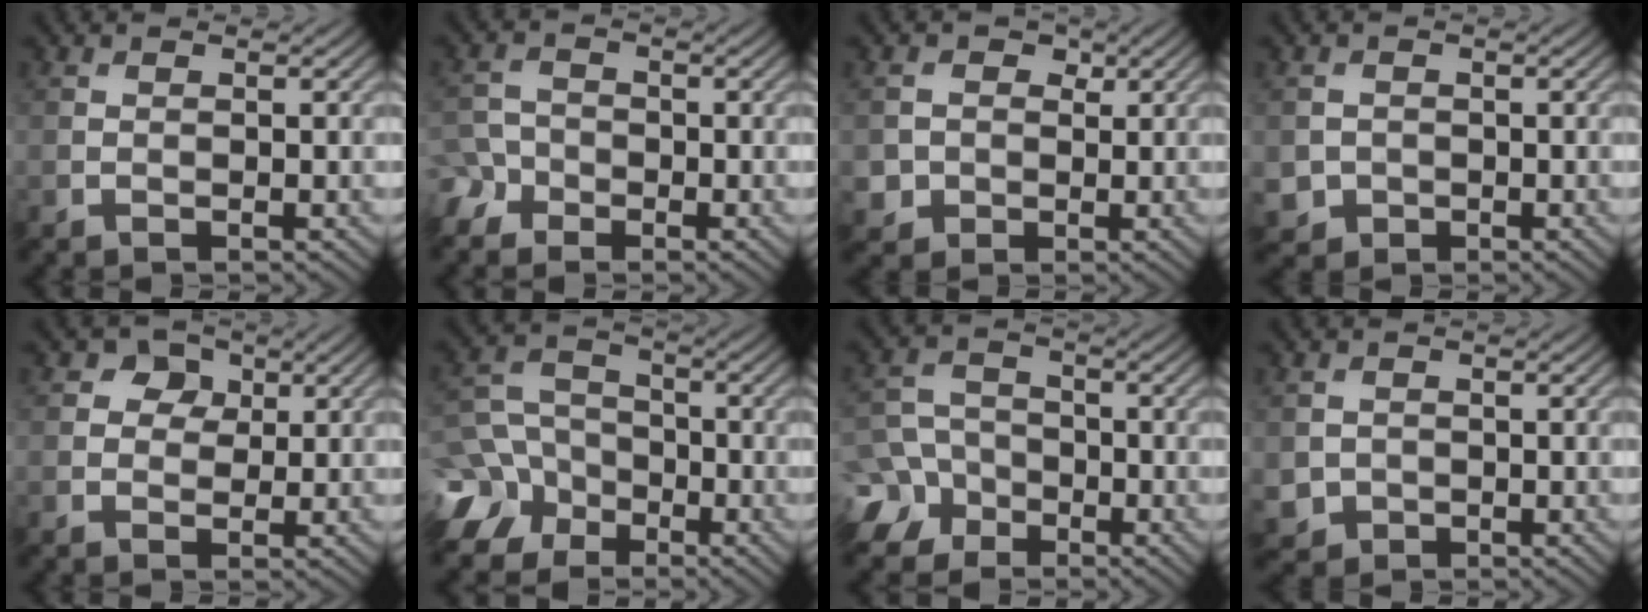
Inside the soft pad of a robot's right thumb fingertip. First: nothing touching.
{"total": 3.6, "force": [-2.4, 2.5, 0.9], "torque": [-0.026, 0.001, -0.056]}
{"total": 4.0, "force": [0.3, 3.9, 1.1], "torque": [-0.027, -0.002, -0.009]}
{"total": 2.4, "force": [-0.7, 2.3, 0.4], "torque": [-0.010, -0.008, -0.014]}
{"total": 3.1, "force": [1.2, 2.6, 1.3], "torque": [-0.018, 0.002, 0.011]}
{"total": 9.3, "force": [-4.5, 7.3, 3.6], "torque": [-0.088, -0.013, -0.119]}
{"total": 7.5, "force": [-4.2, 5.8, 2.4], "torque": [-0.051, -0.015, -0.102]}
{"total": 2.5, "force": [-0.4, 2.4, 0.4], "torque": [-0.017, -0.011, -0.007]}